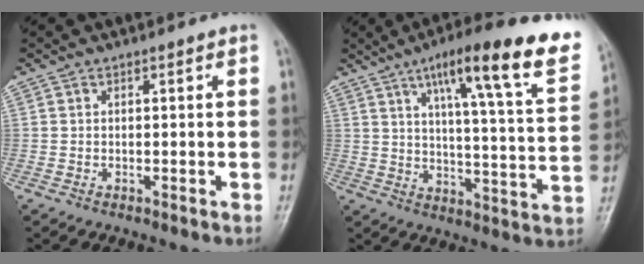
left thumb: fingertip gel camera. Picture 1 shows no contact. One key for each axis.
{"total": 21.3, "fx": 12.5, "fy": 3.1, "fz": 16.9, "tx": -0.222, "ty": -0.036, "tz": 0.176}